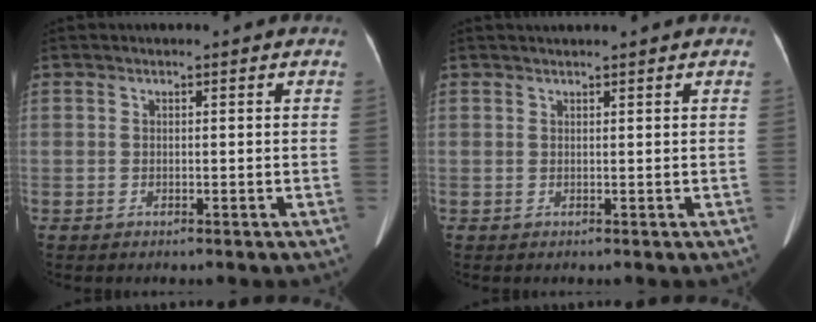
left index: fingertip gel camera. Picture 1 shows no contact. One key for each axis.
{"total": 2.4, "fx": 2.2, "fy": -0.4, "fz": 0.9, "tx": -0.011, "ty": 0.025, "tz": 0.035}